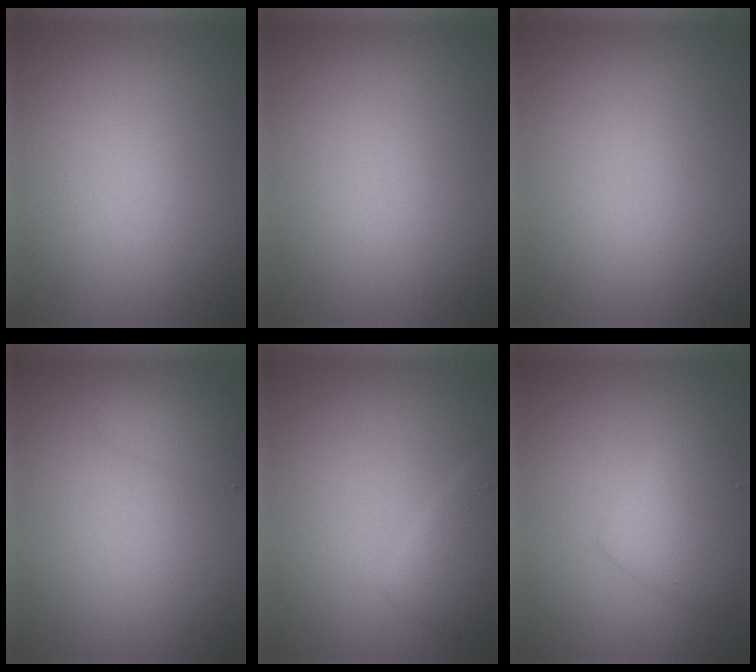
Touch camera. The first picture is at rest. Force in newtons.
{"total": 0.0}
{"total": 0.0}
{"total": 1.7, "press": 1.7, "slide": 0.1}
{"total": 2.1, "press": 2.1, "slide": 0.0}
{"total": 1.9, "press": 1.9, "slide": 0.1}